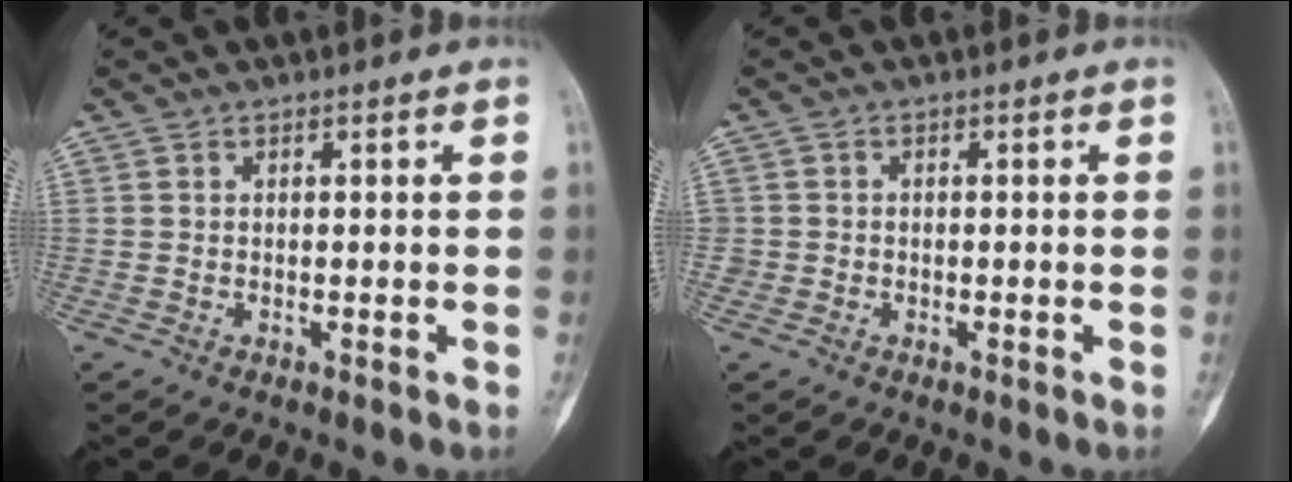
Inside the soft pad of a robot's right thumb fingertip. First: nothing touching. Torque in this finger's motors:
{"motor_torque": [0.29, 0.30, 0.11, -0.10, 0.03]}